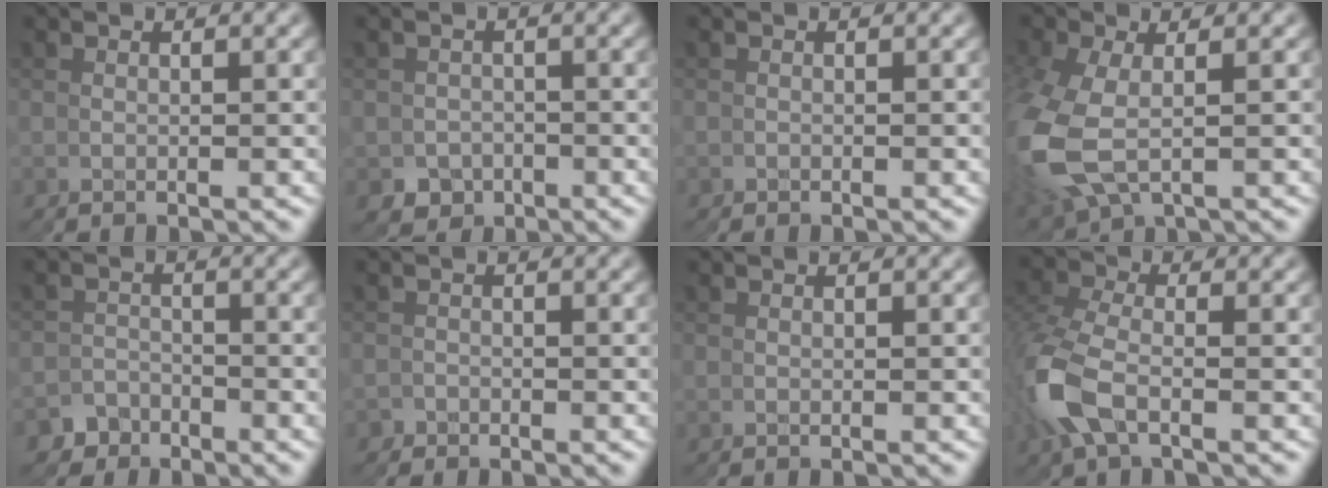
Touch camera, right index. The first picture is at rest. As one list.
[{"total": 5.5, "force": [-3.1, 4.5, -0.2], "torque": [0.017, -0.035, -0.043]}, {"total": 0.9, "force": [-0.4, 0.1, -0.8], "torque": [0.009, -0.003, -0.006]}, {"total": 5.3, "force": [-1.5, 4.7, 1.9], "torque": [-0.095, -0.034, -0.004]}, {"total": 5.2, "force": [-4.3, 1.4, -2.6], "torque": [0.063, -0.006, -0.083]}, {"total": 3.1, "force": [-1.8, 0.4, -2.6], "torque": [0.046, -0.003, -0.031]}, {"total": 0.0}, {"total": 2.9, "force": [-0.8, 2.7, 0.7], "torque": [-0.079, -0.010, -0.007]}]